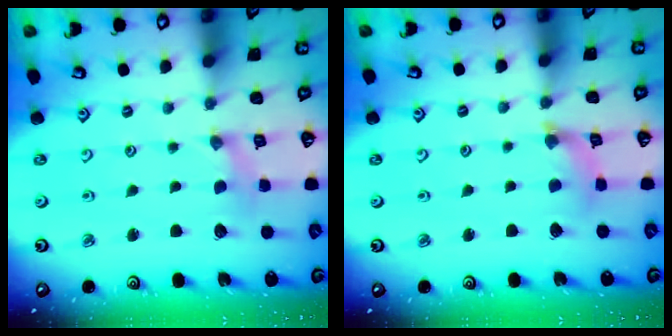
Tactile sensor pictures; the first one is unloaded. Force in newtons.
{"total": 3.1, "press": 3.1, "slide": 0.4}